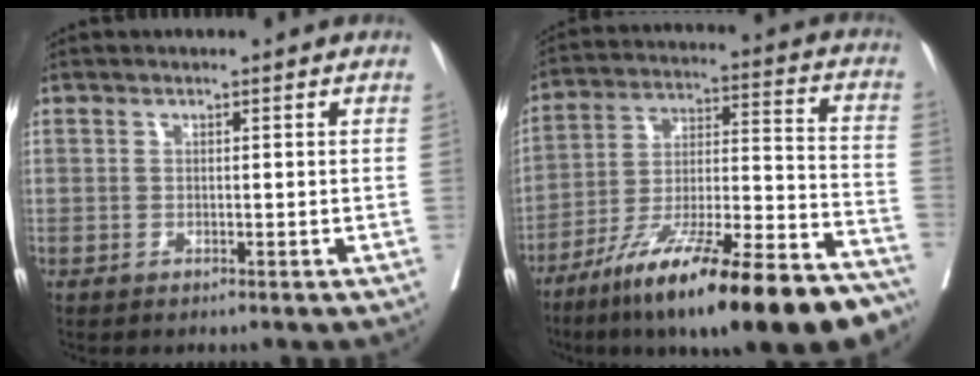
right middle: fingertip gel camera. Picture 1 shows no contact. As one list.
[{"total": 26.6, "force": [-19.8, 2.7, 17.6], "torque": [-0.219, -0.006, -0.324]}]